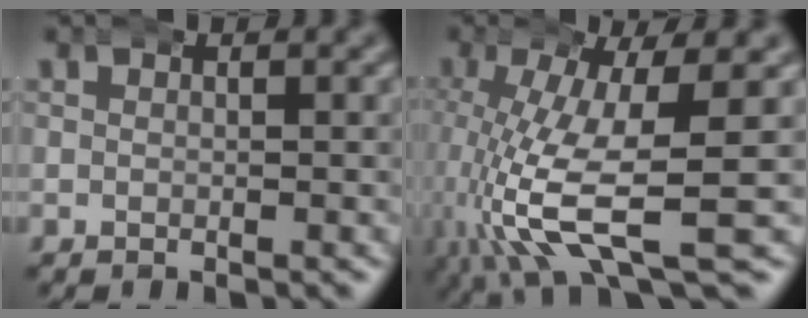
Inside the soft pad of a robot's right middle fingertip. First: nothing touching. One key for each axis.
{"total": 9.4, "fx": -2.1, "fy": 3.3, "fz": 8.6, "tx": -0.176, "ty": -0.040, "tz": -0.007}